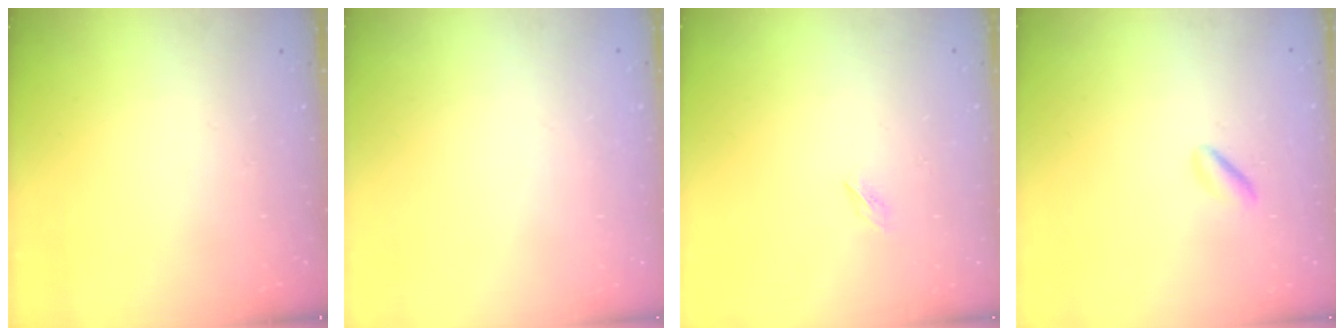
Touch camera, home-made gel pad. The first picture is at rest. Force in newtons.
{"total": 2.1, "press": 2.1, "slide": 0.1}
{"total": 1.7, "press": 1.7, "slide": 0.2}
{"total": 1.6, "press": 1.4, "slide": 0.7}